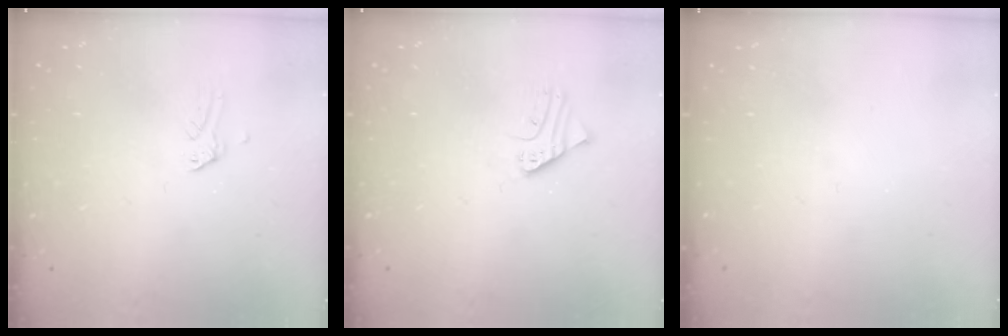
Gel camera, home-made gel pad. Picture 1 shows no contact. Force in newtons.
{"total": 2.5, "press": 2.5, "slide": 0.2}
{"total": 0.0}